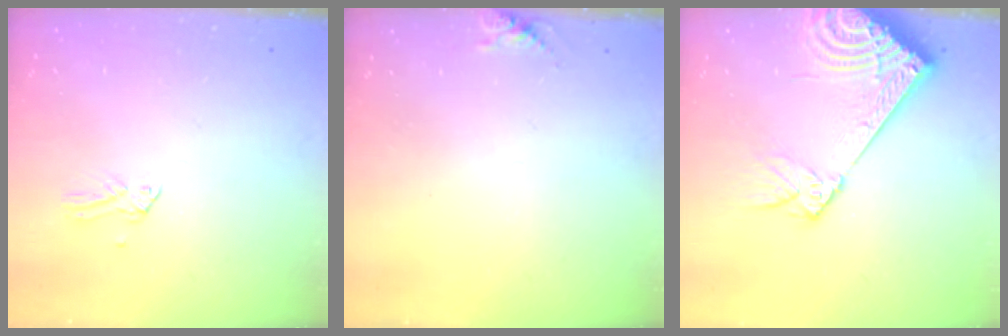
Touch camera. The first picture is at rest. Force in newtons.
{"total": 4.5, "press": 4.5, "slide": 0.6}
{"total": 13.5, "press": 13.2, "slide": 3.0}